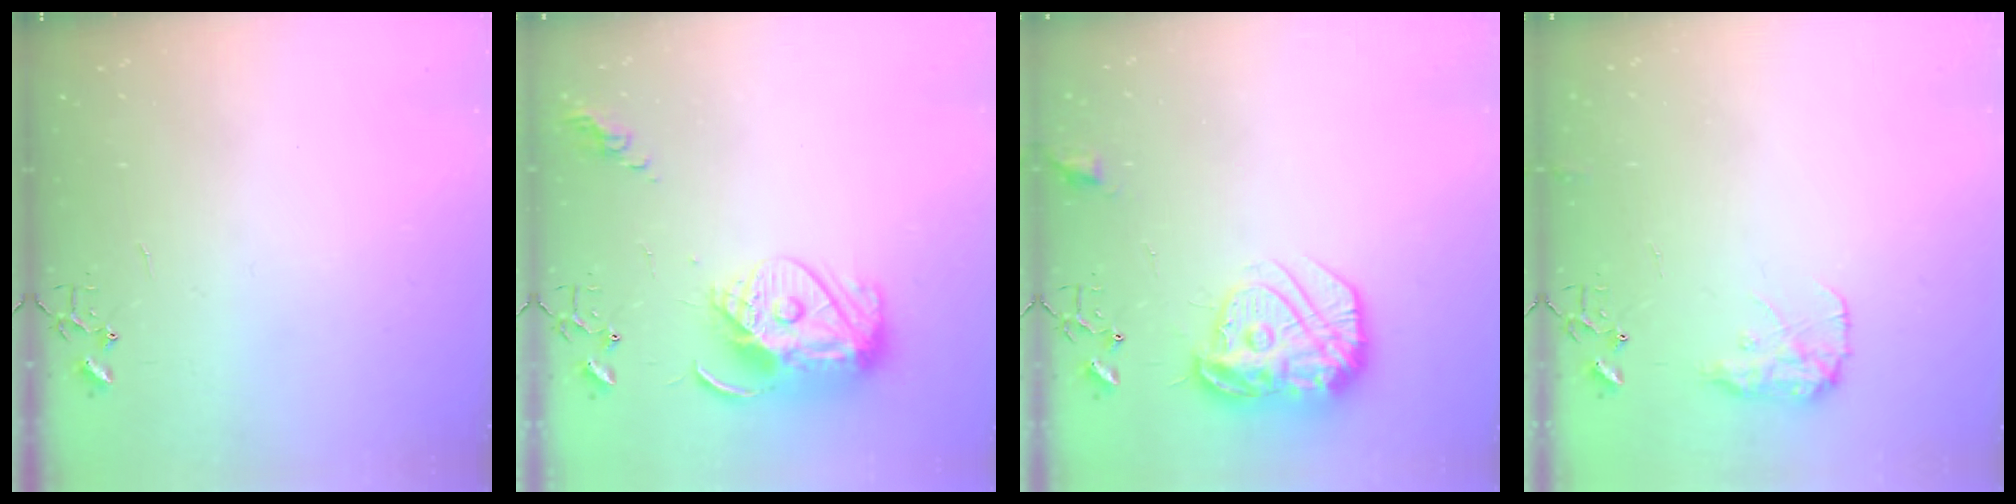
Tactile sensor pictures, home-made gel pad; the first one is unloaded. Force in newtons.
{"total": 15.1, "press": 15.0, "slide": 1.1}
{"total": 18.0, "press": 17.9, "slide": 1.6}
{"total": 9.8, "press": 9.8, "slide": 0.2}